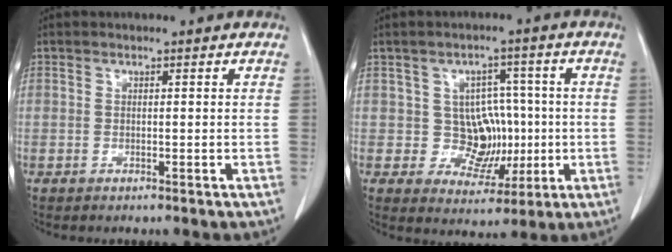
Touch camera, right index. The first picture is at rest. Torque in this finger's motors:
{"motor_torque": [0.10, -0.02, 0.06, 0.00]}